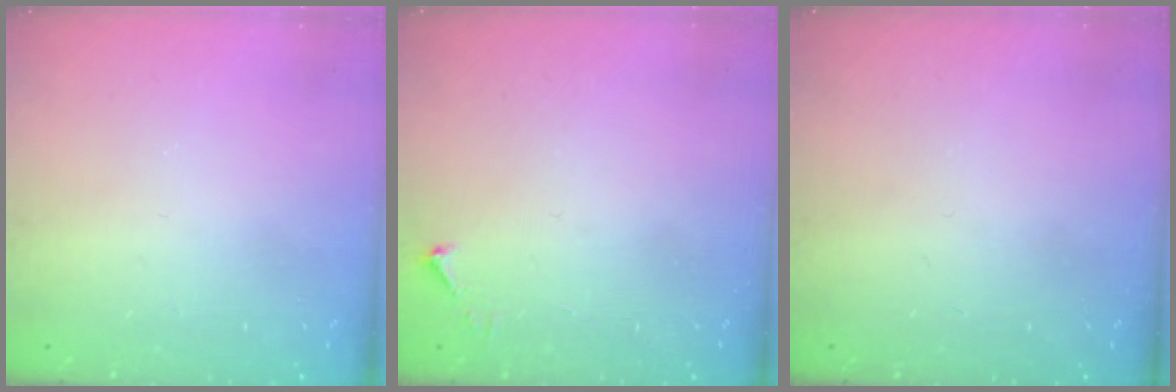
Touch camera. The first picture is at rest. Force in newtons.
{"total": 2.5, "press": 2.5, "slide": 0.3}
{"total": 0.0}